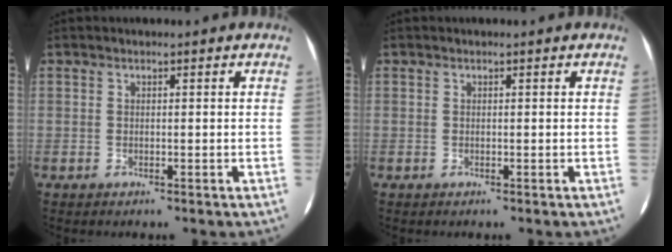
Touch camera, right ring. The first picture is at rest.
{"total": 0.0}